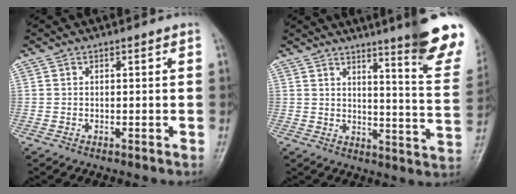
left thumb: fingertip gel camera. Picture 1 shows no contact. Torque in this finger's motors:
{"motor_torque": [3.16, 1.85, 1.19, -1.58, 0.07]}